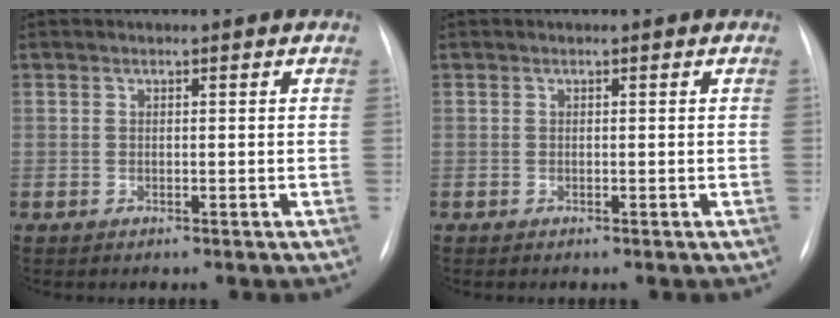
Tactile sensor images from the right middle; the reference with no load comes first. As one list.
[{"total": 0.0}]